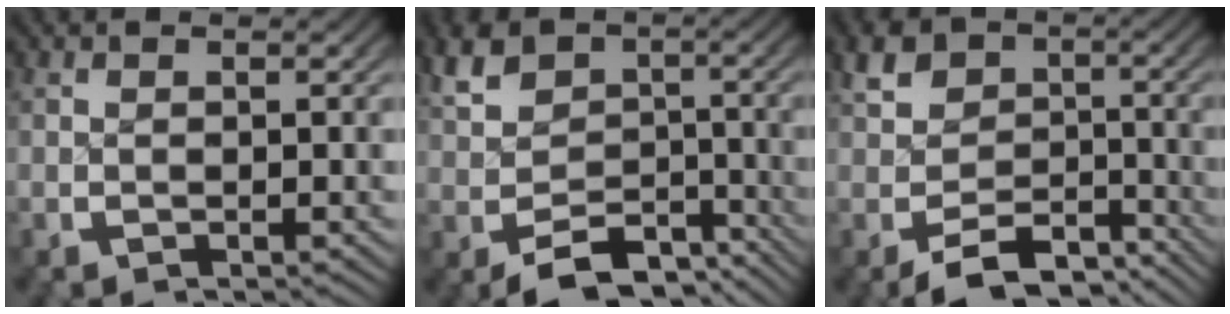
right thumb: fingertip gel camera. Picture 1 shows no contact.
{"total": 7.7, "force": [-3.4, 5.7, 3.9], "torque": [-0.062, -0.033, -0.042]}
{"total": 7.0, "force": [-4.0, 4.8, 3.2], "torque": [-0.049, -0.030, -0.058]}